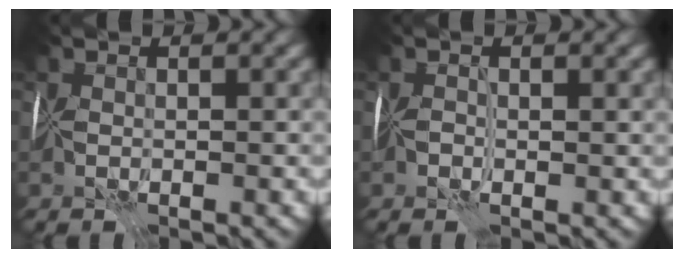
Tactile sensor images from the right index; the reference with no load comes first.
{"total": 1.1, "force": [0.2, -0.8, -0.7], "torque": [0.020, 0.000, 0.002]}